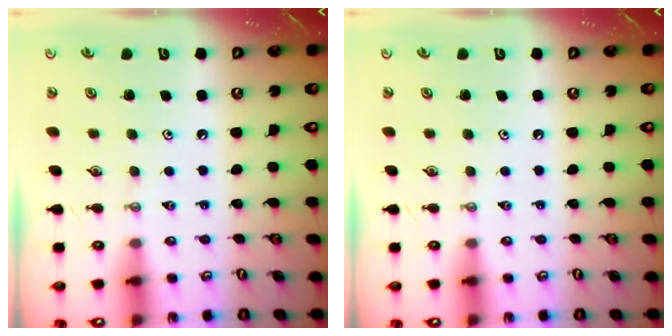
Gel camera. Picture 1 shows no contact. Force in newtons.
{"total": 0.0}